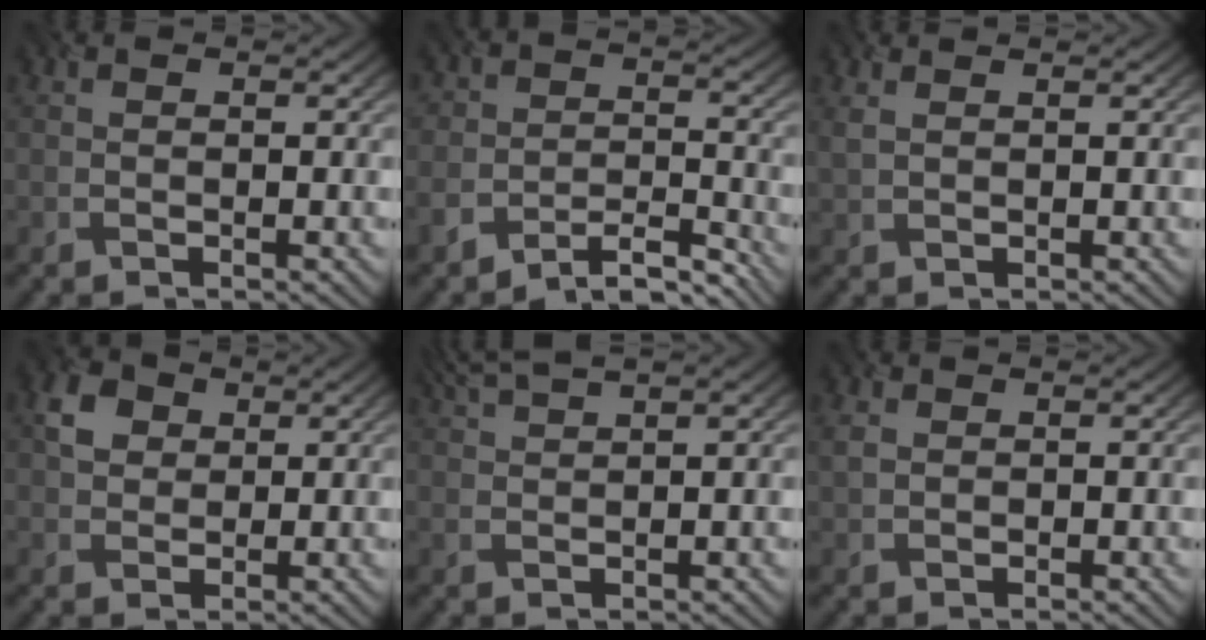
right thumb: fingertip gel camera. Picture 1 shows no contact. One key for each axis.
{"total": 6.1, "fx": -5.4, "fy": 2.2, "fz": 1.8, "tx": -0.028, "ty": -0.004, "tz": -0.107}
{"total": 1.3, "fx": 1.3, "fy": 0.0, "fz": 0.3, "tx": -0.020, "ty": 0.000, "tz": 0.025}
{"total": 3.5, "fx": 1.2, "fy": 3.0, "fz": 1.4, "tx": -0.036, "ty": 0.004, "tz": 0.020}
{"total": 4.4, "fx": 3.3, "fy": 0.4, "fz": 2.8, "tx": -0.066, "ty": 0.019, "tz": 0.065}
{"total": 1.3, "fx": 0.8, "fy": 1.0, "fz": 0.4, "tx": -0.020, "ty": 0.000, "tz": 0.013}